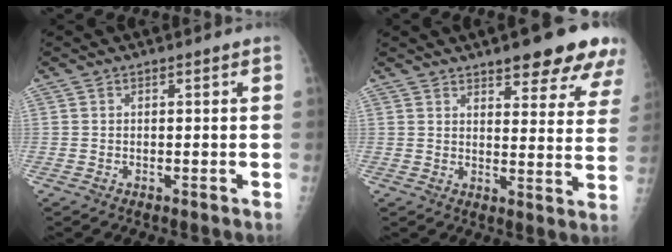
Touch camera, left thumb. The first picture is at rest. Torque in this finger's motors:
{"motor_torque": [1.53, 1.54, 0.67, -0.44, 0.07]}